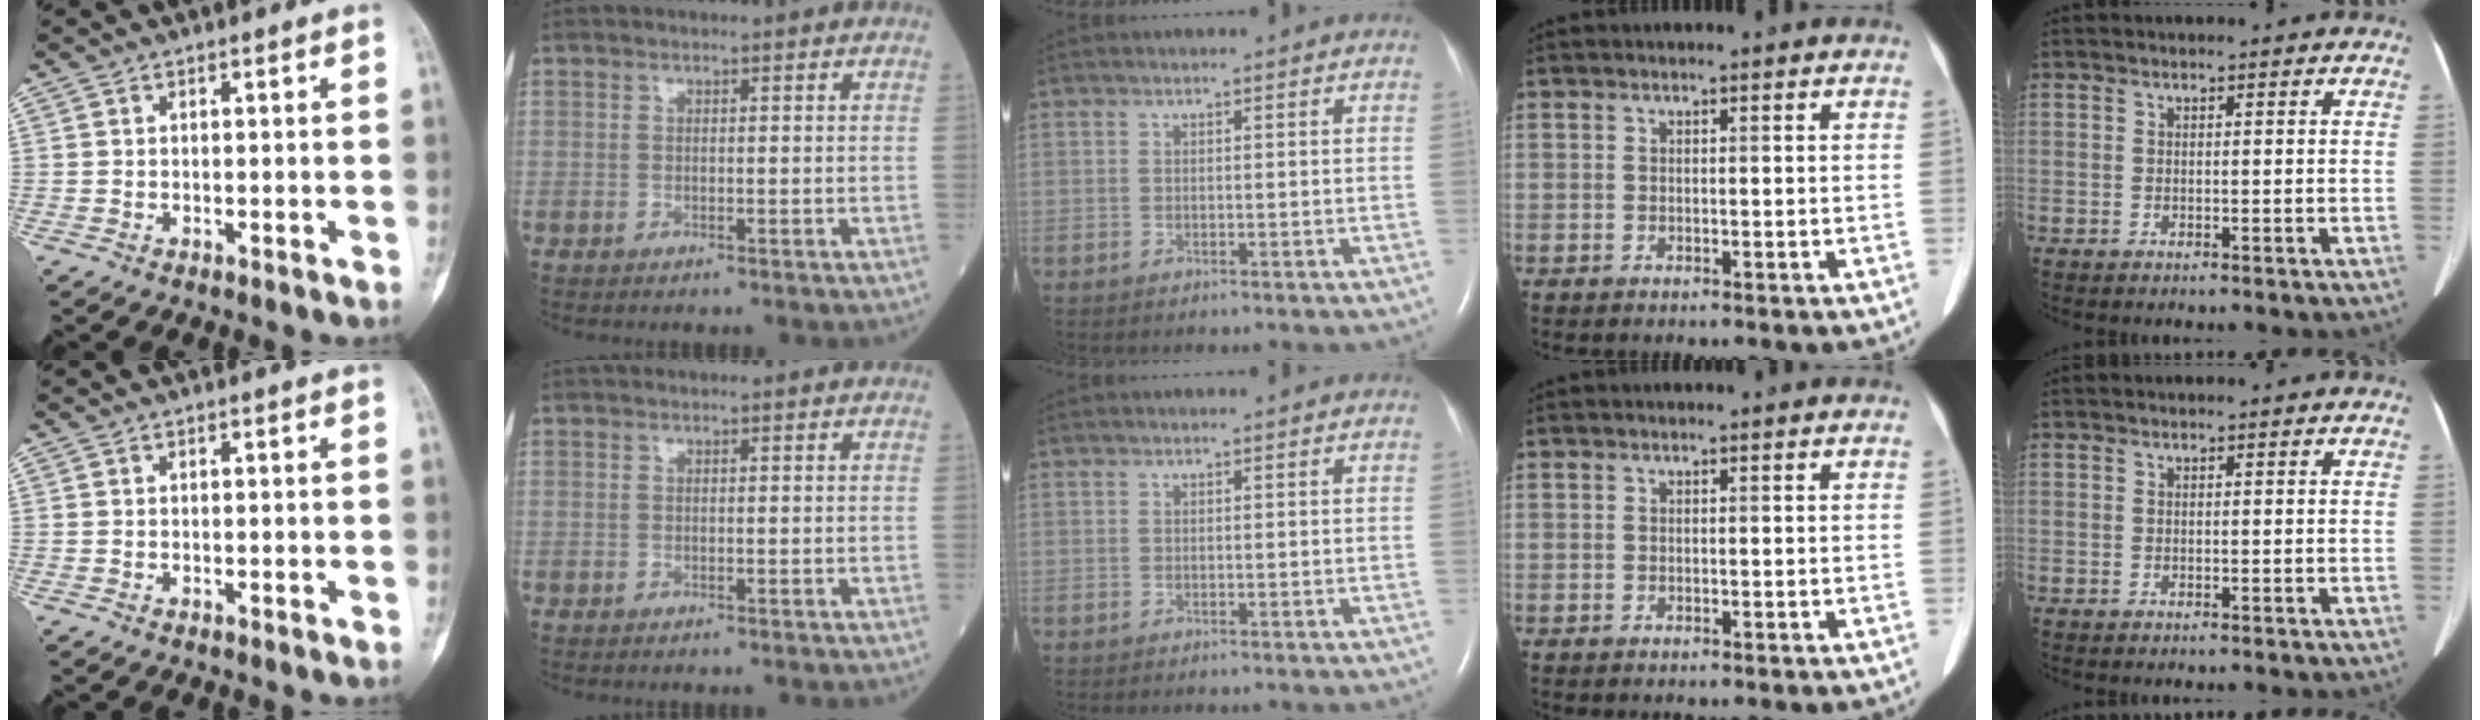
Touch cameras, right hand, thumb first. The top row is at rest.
{}